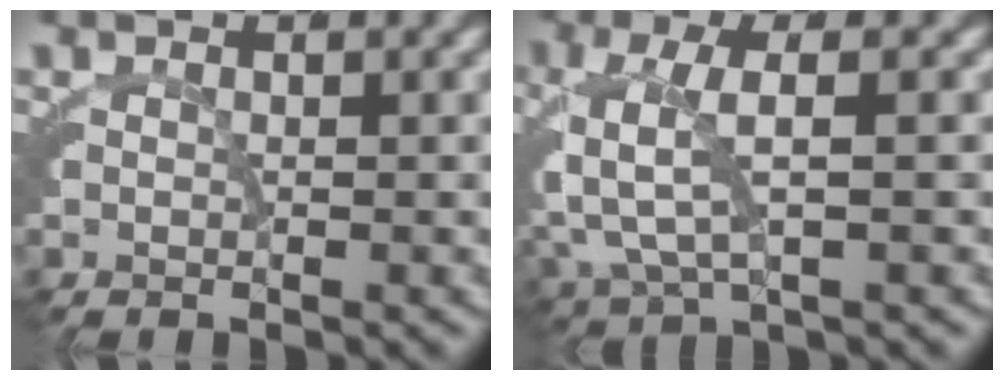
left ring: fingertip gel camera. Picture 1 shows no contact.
{"total": 4.6, "force": [0.5, 2.0, 4.1], "torque": [-0.106, 0.003, 0.015]}